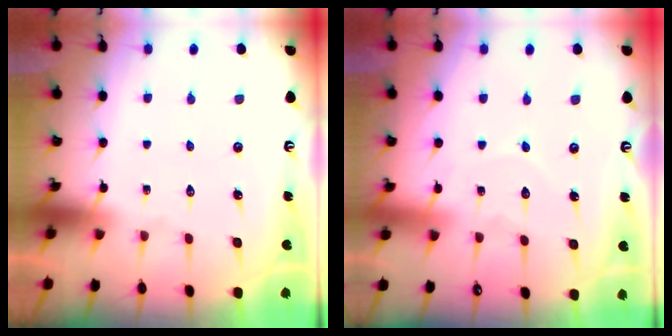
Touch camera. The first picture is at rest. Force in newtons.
{"total": 5.1, "press": 5.1, "slide": 0.5}